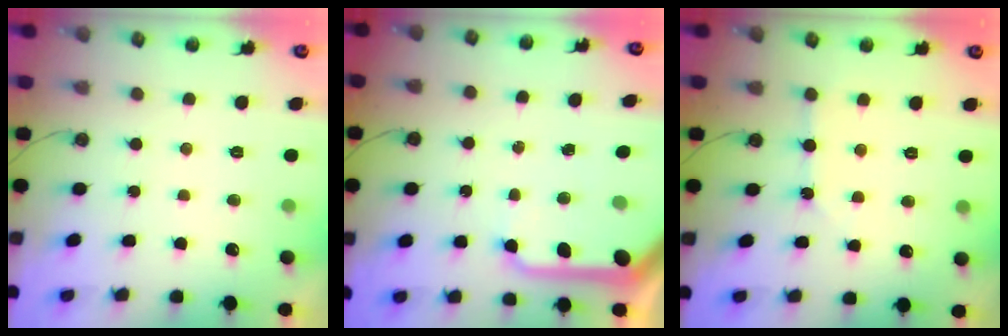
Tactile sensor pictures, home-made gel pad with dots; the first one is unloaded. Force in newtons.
{"total": 12.7, "press": 12.7, "slide": 1.4}
{"total": 2.0, "press": 2.0, "slide": 0.1}